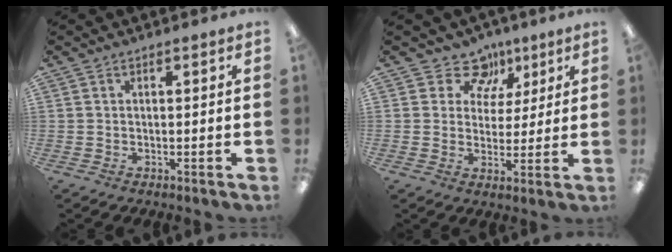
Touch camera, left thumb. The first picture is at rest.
{"total": 9.6, "force": [5.6, 7.4, 2.6], "torque": [-0.038, -0.030, 0.103]}